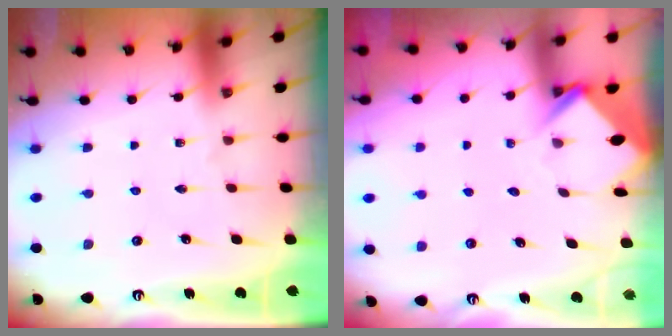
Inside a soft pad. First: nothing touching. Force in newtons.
{"total": 3.9, "press": 3.8, "slide": 0.3}